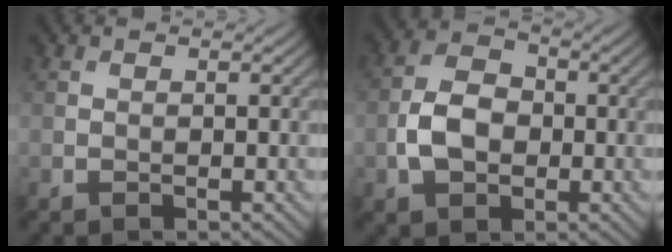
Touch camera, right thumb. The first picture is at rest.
{"total": 5.8, "force": [-1.2, 4.2, 3.8], "torque": [-0.083, 0.002, -0.026]}